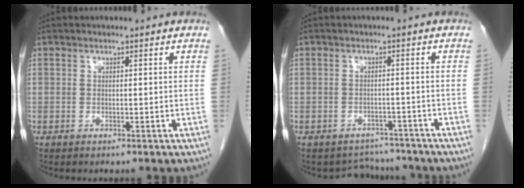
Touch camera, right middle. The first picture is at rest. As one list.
[{"total": 4.2, "force": [-3.8, 1.5, -0.9], "torque": [0.010, 0.014, -0.051]}]